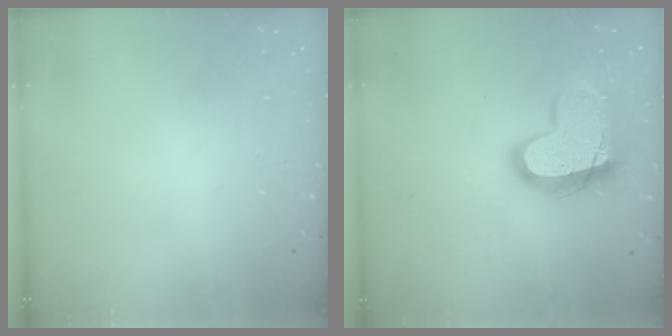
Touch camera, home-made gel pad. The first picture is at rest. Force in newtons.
{"total": 17.6, "press": 17.6, "slide": 1.2}